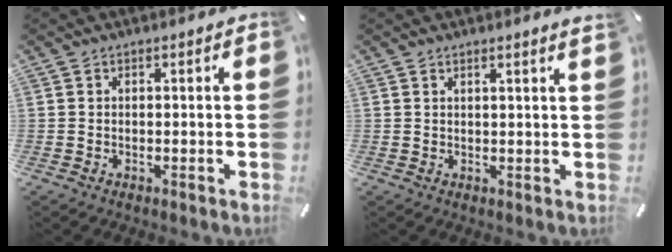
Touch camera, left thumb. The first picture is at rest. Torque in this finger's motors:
{"motor_torque": [0.26, -0.05, -0.08, -0.03, -0.01]}